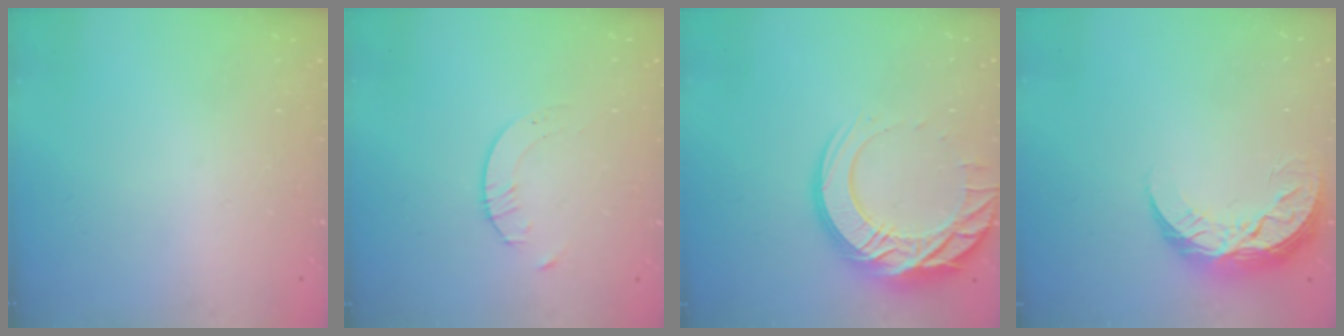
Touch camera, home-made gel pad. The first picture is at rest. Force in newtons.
{"total": 1.7, "press": 1.7, "slide": 0.2}
{"total": 18.7, "press": 18.6, "slide": 1.8}
{"total": 9.0, "press": 9.0, "slide": 0.3}